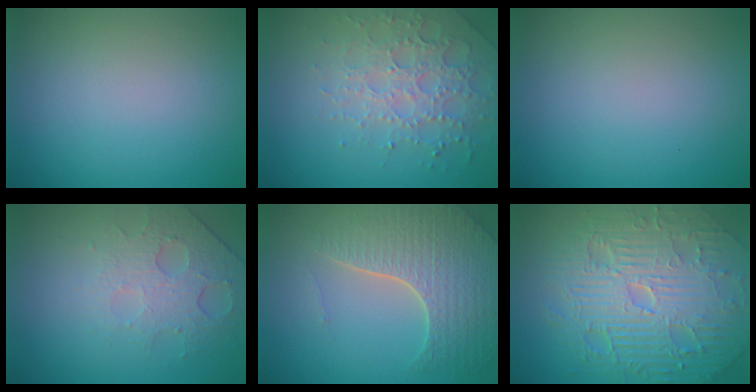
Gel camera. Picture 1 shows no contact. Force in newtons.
{"total": 4.9, "press": 4.7, "slide": 1.2}
{"total": 0.0}
{"total": 4.9, "press": 3.2, "slide": 3.7}
{"total": 7.0, "press": 5.2, "slide": 4.6}
{"total": 11.7, "press": 7.5, "slide": 8.9}